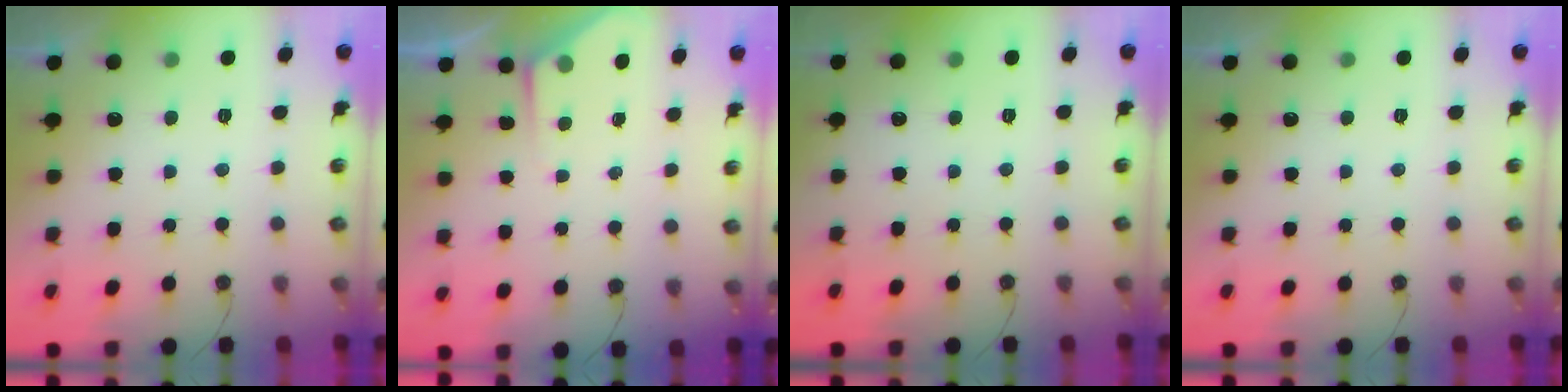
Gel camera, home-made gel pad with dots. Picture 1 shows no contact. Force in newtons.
{"total": 3.5, "press": 3.5, "slide": 0.5}
{"total": 0.0}
{"total": 0.0}